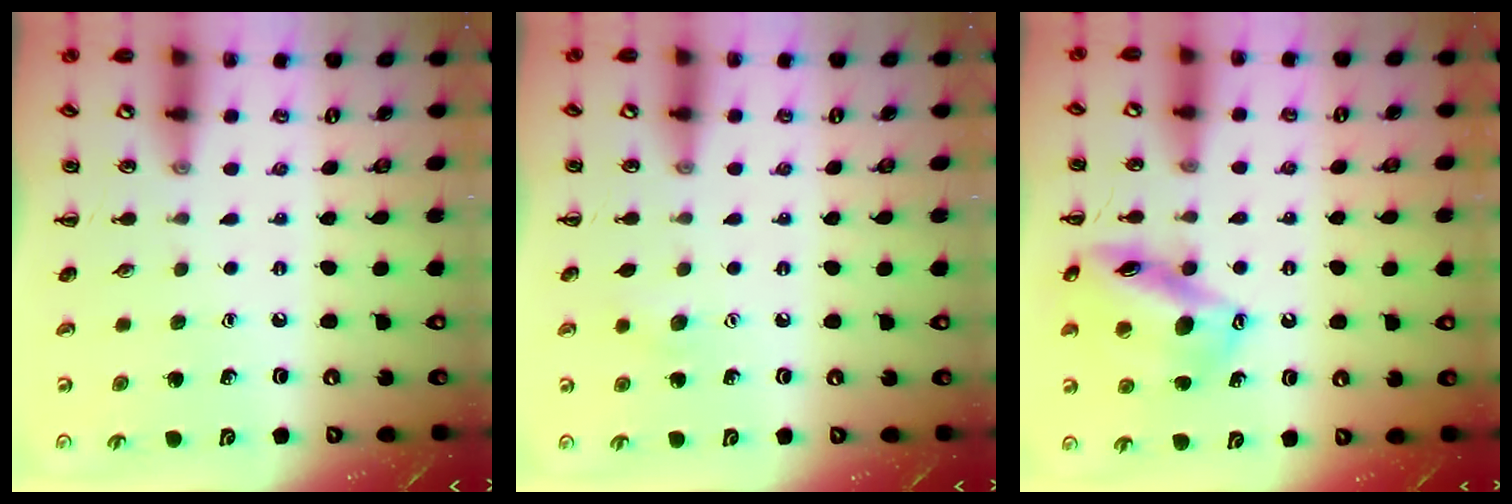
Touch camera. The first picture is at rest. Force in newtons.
{"total": 5.4, "press": 5.3, "slide": 1.0}
{"total": 16.3, "press": 16.1, "slide": 2.9}